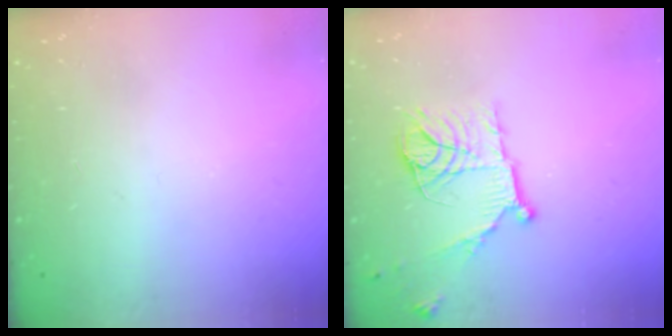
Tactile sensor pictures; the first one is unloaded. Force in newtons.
{"total": 14.9, "press": 14.8, "slide": 1.4}